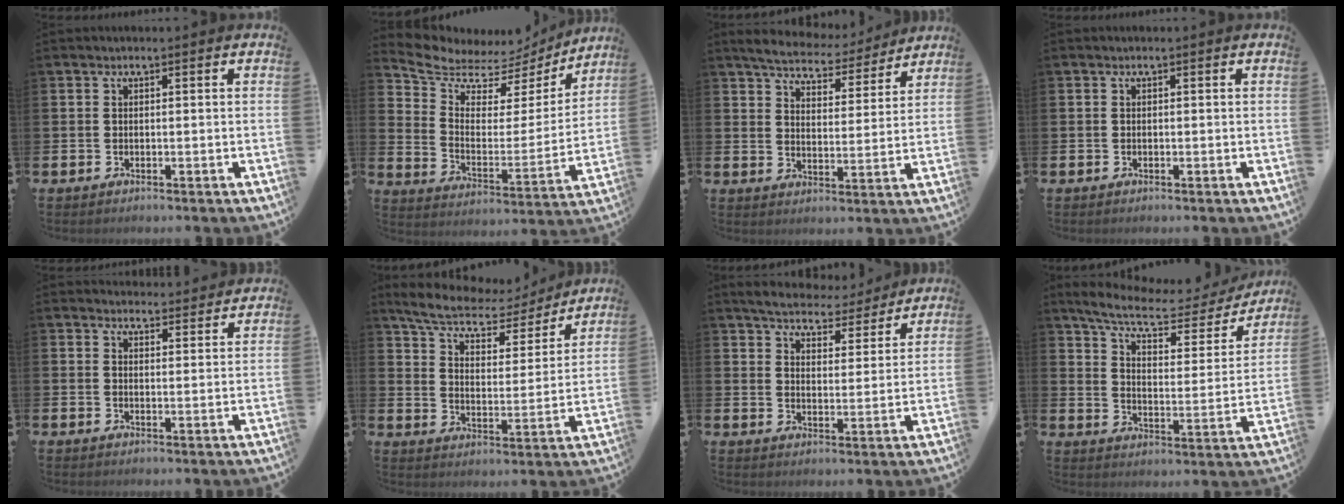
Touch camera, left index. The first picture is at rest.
{"total": 7.0, "force": [6.1, 3.2, 1.1], "torque": [-0.070, -0.049, 0.104]}
{"total": 5.9, "force": [5.7, 1.1, 1.1], "torque": [-0.046, -0.037, 0.098]}
{"total": 0.0}
{"total": 3.4, "force": [3.4, 0.6, -0.2], "torque": [0.009, -0.023, 0.059]}
{"total": 7.6, "force": [6.6, 2.2, 3.0], "torque": [-0.089, -0.043, 0.109]}
{"total": 5.5, "force": [5.3, 1.1, 0.5], "torque": [-0.035, -0.038, 0.092]}
{"total": 8.4, "force": [6.8, 2.4, 4.2], "torque": [-0.096, -0.043, 0.108]}